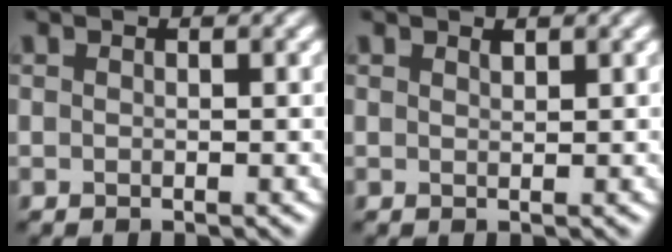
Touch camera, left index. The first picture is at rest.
{"total": 0.5, "force": [0.5, 0.1, 0.2], "torque": [-0.003, -0.003, 0.011]}